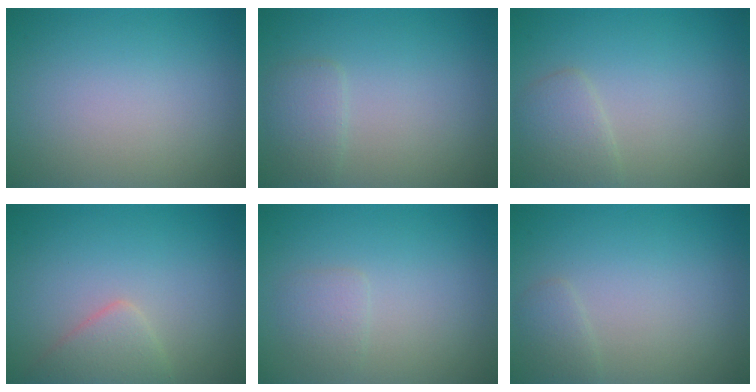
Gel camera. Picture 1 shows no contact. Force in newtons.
{"total": 1.6, "press": 1.6, "slide": 0.2}
{"total": 2.1, "press": 2.1, "slide": 0.2}
{"total": 2.3, "press": 2.3, "slide": 0.0}
{"total": 1.3, "press": 1.3, "slide": 0.1}
{"total": 1.1, "press": 1.1, "slide": 0.1}